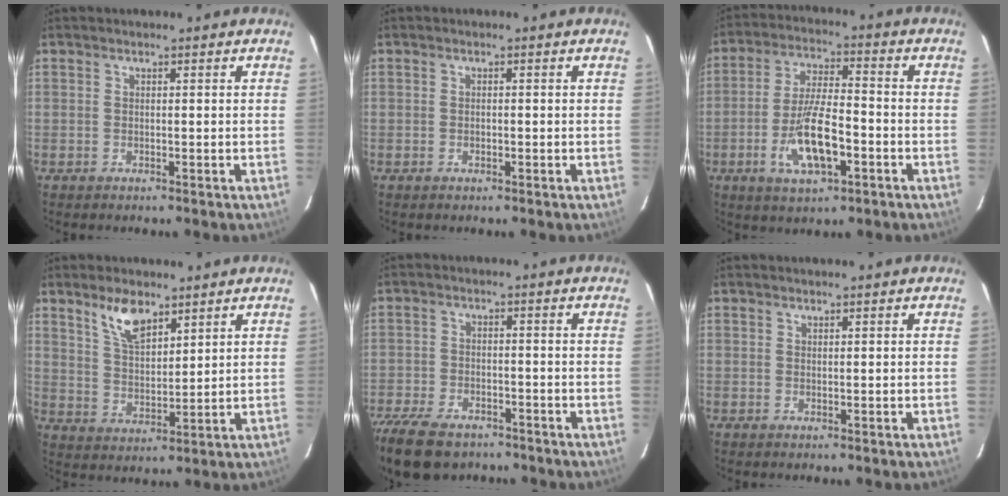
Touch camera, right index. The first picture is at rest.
{"total": 0.6, "force": [-0.2, 0.5, 0.2], "torque": [-0.003, 0.001, -0.003]}
{"total": 11.4, "force": [-4.2, 3.8, 9.9], "torque": [-0.198, -0.007, -0.070]}
{"total": 7.7, "force": [5.2, 3.2, 4.6], "torque": [-0.081, 0.003, 0.105]}
{"total": 14.1, "force": [-10.5, 6.8, 6.6], "torque": [-0.176, -0.028, -0.181]}
{"total": 0.0}